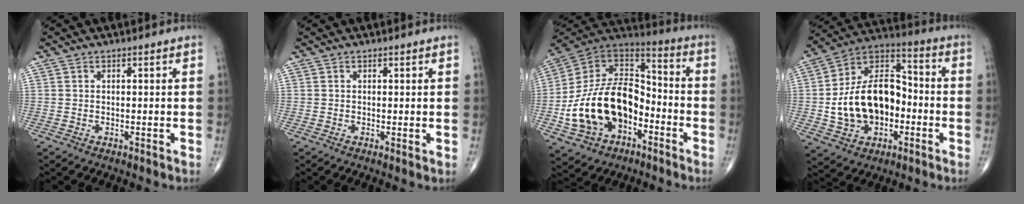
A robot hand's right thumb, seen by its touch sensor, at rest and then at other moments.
{"total": 0.6, "force": [0.0, 0.2, 0.6], "torque": [-0.013, -0.004, -0.004]}
{"total": 21.8, "force": [-6.5, 14.7, 14.8], "torque": [-0.238, 0.065, -0.111]}
{"total": 19.3, "force": [-2.8, 13.0, 14.0], "torque": [-0.214, 0.040, -0.046]}